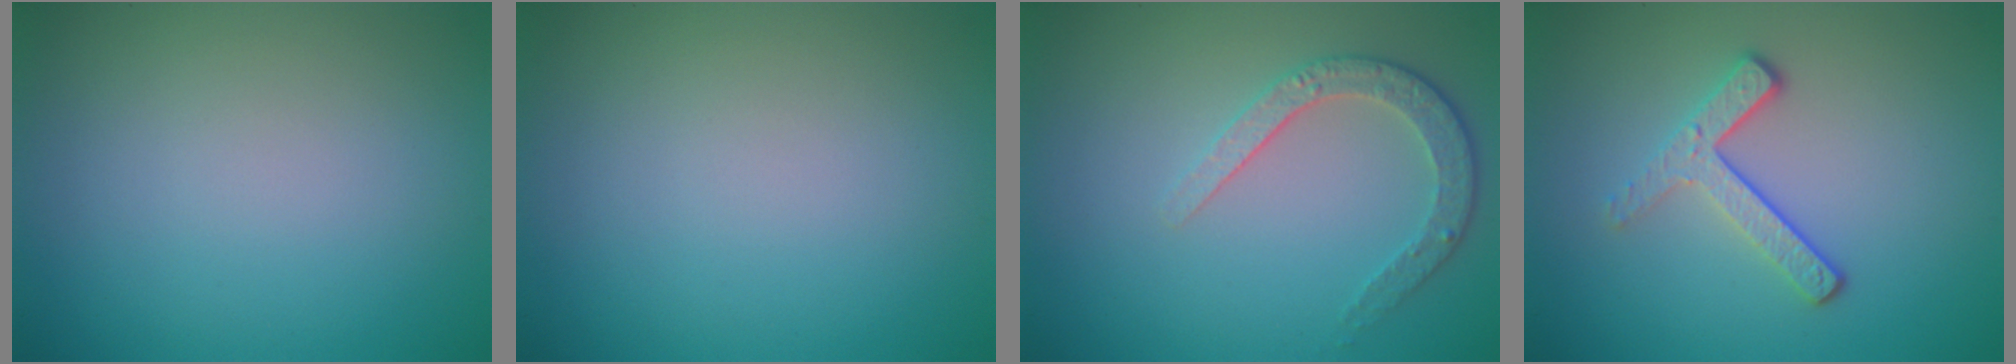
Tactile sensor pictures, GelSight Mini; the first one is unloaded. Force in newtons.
{"total": 0.0}
{"total": 2.6, "press": 2.5, "slide": 1.0}
{"total": 3.0, "press": 2.2, "slide": 2.1}